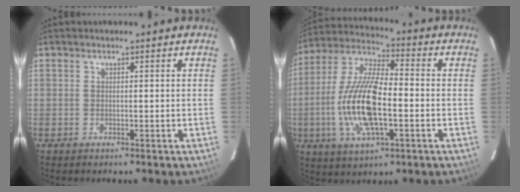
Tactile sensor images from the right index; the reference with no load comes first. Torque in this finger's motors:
{"motor_torque": [2.14, 0.00, 0.58, 0.21]}